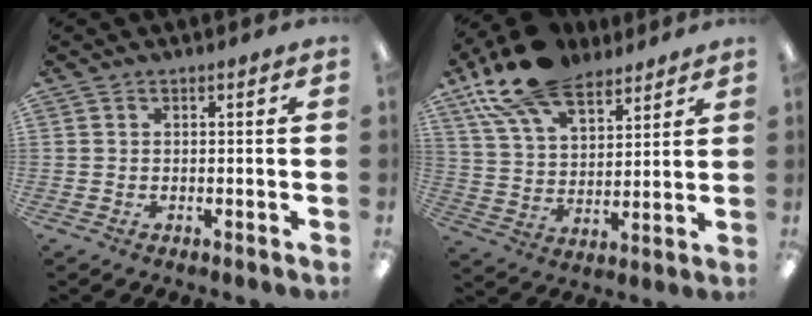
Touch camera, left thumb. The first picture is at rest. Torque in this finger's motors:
{"motor_torque": [0.41, 0.63, 1.45, -1.32, 0.40]}